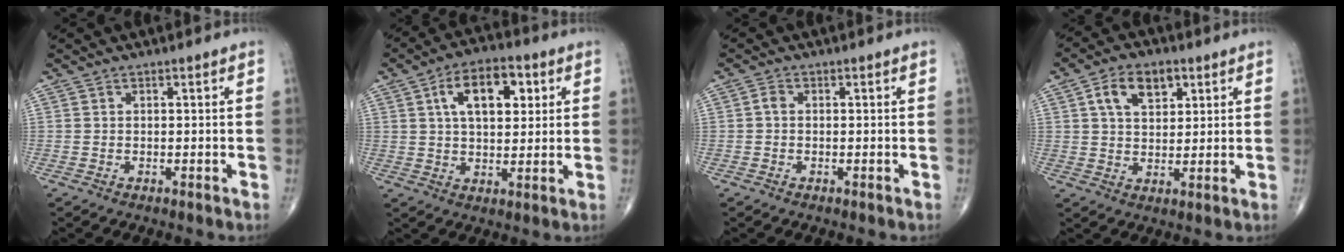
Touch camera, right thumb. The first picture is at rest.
{"total": 12.0, "force": [3.9, 6.4, 9.4], "torque": [-0.130, 0.001, 0.061]}
{"total": 1.0, "force": [0.0, 0.8, 0.7], "torque": [-0.009, 0.001, -0.005]}
{"total": 8.5, "force": [3.4, 5.2, 5.7], "torque": [-0.079, -0.003, 0.057]}